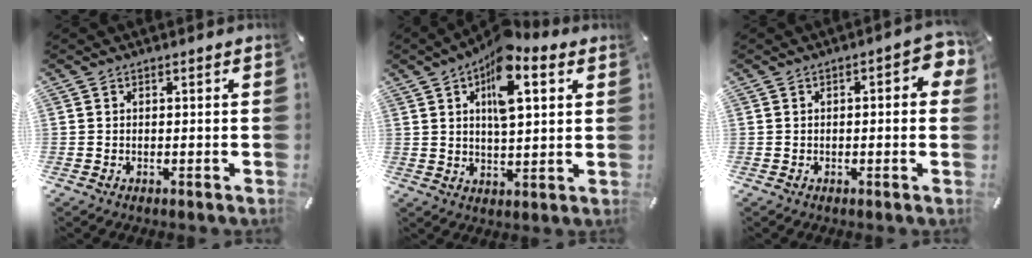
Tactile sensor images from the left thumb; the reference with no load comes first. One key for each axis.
{"total": 13.1, "fx": 6.1, "fy": 5.8, "fz": 10.0, "tx": -0.152, "ty": -0.016, "tz": 0.101}
{"total": 5.2, "fx": 0.2, "fy": 2.1, "fz": 4.7, "tx": -0.062, "ty": 0.003, "tz": 0.000}